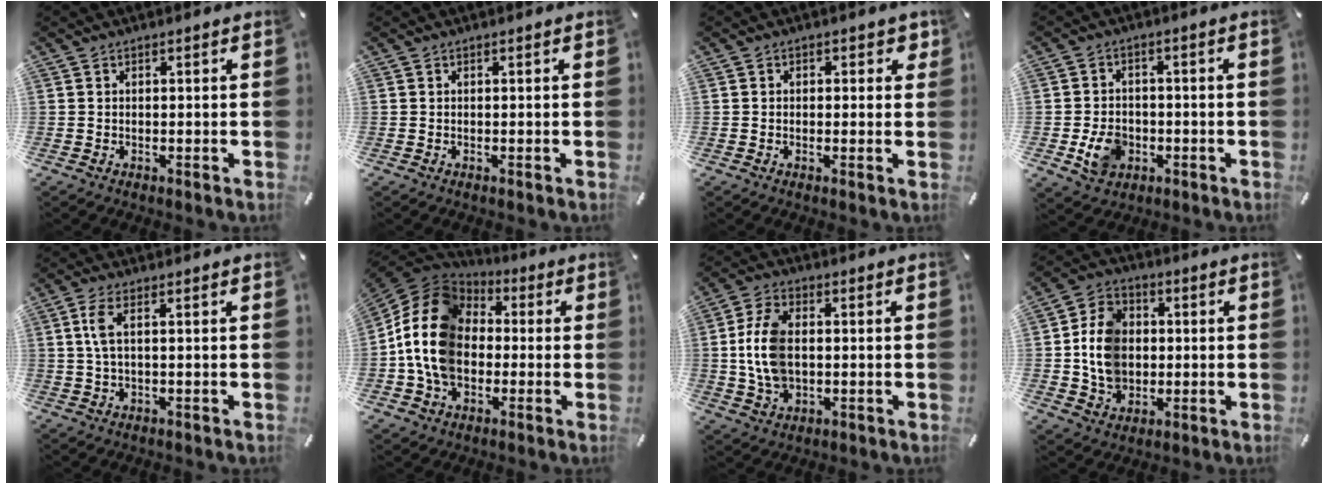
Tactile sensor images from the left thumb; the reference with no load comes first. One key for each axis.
{"total": 0.0}
{"total": 1.9, "fx": 0.1, "fy": 1.6, "fz": 1.1, "tx": 0.001, "ty": -0.002, "tz": -0.006}
{"total": 7.5, "fx": -2.0, "fy": 6.2, "fz": 3.8, "tx": -0.065, "ty": 0.001, "tz": -0.038}
{"total": 4.2, "fx": 0.7, "fy": 1.2, "fz": 4.0, "tx": -0.086, "ty": 0.000, "tz": 0.009}
{"total": 16.0, "fx": -1.8, "fy": 13.0, "fz": 9.1, "tx": -0.213, "ty": 0.023, "tz": -0.037}
{"total": 10.5, "fx": -0.1, "fy": 7.1, "fz": 7.8, "tx": -0.186, "ty": 0.006, "tz": -0.005}
{"total": 11.0, "fx": -0.3, "fy": 9.4, "fz": 5.7, "tx": -0.127, "ty": 0.019, "tz": -0.003}